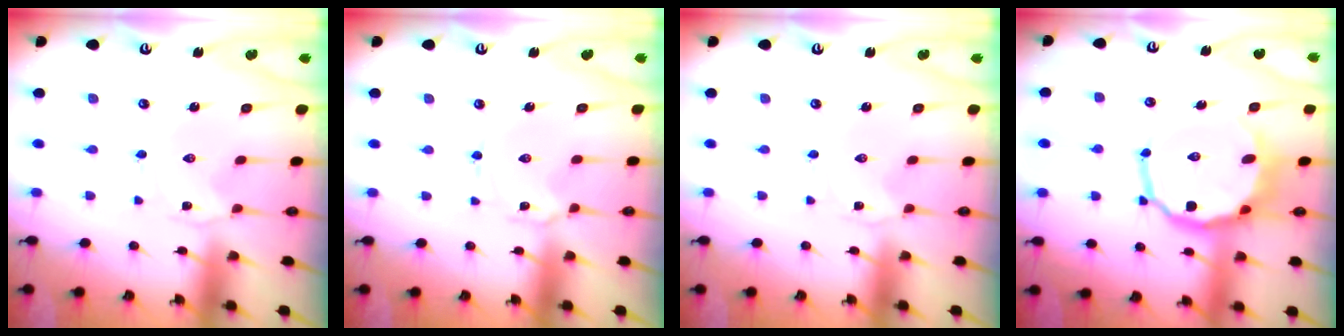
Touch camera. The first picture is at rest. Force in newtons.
{"total": 2.3, "press": 2.3, "slide": 0.4}
{"total": 0.0}
{"total": 13.0, "press": 12.5, "slide": 3.5}